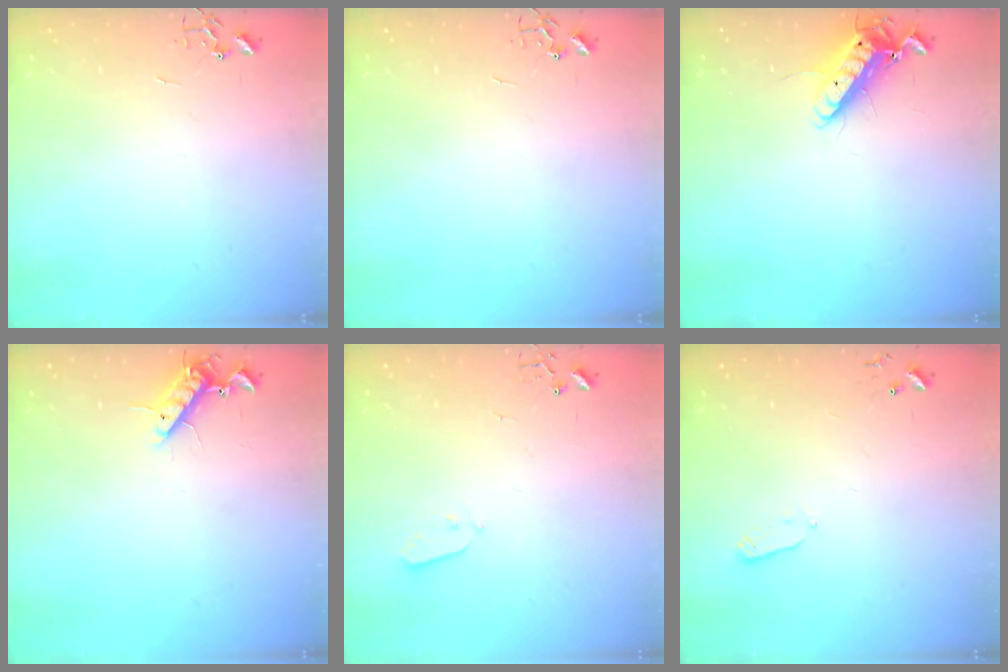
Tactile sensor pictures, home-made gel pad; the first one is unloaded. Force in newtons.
{"total": 0.0}
{"total": 12.2, "press": 12.1, "slide": 1.7}
{"total": 10.0, "press": 9.8, "slide": 1.5}
{"total": 3.0, "press": 2.9, "slide": 0.3}
{"total": 2.4, "press": 2.3, "slide": 0.4}